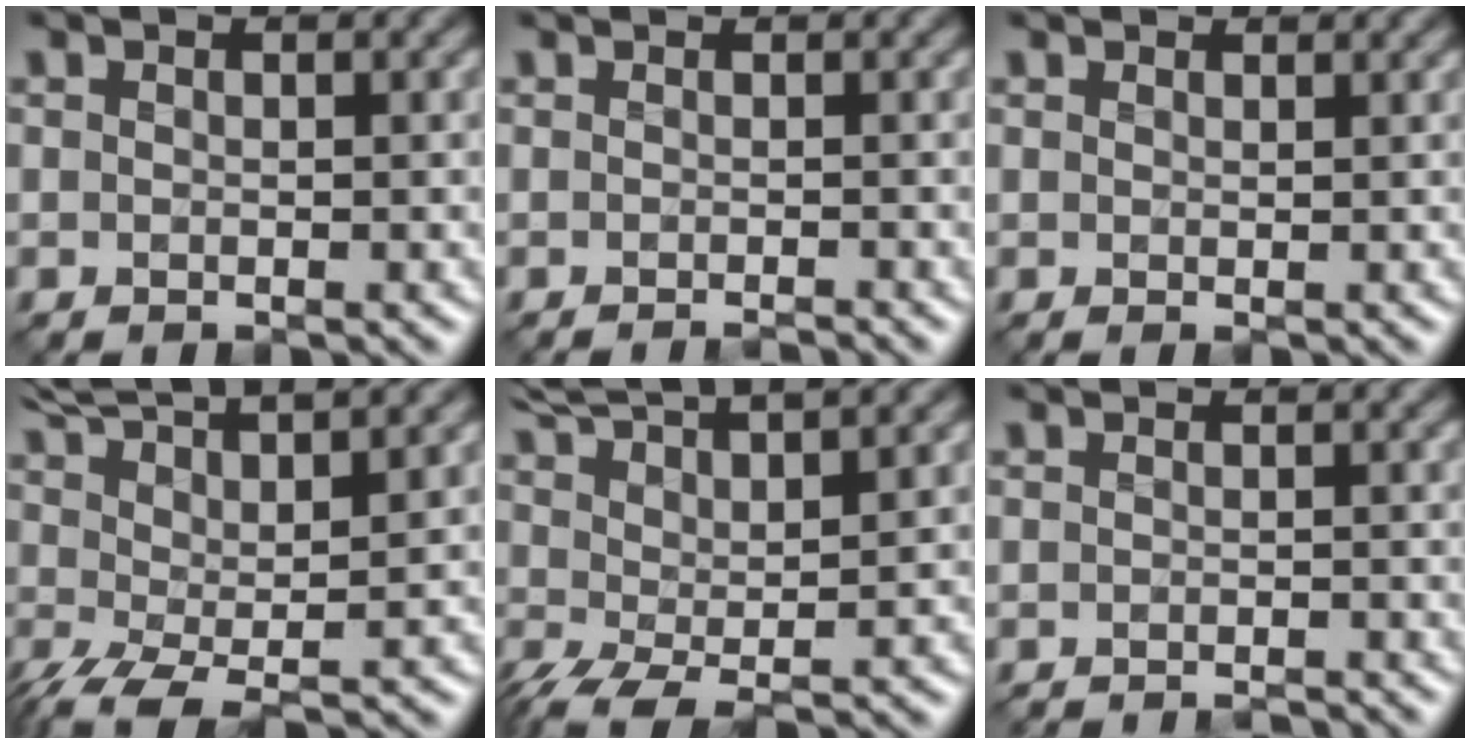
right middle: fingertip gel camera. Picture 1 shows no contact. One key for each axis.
{"total": 1.5, "fx": -0.8, "fy": 0.5, "fz": 1.2, "tx": -0.002, "ty": -0.011, "tz": -0.019}
{"total": 1.5, "fx": 1.4, "fy": 0.2, "fz": 0.5, "tx": -0.013, "ty": -0.004, "tz": 0.017}
{"total": 8.9, "fx": 3.9, "fy": 2.8, "fz": 7.5, "tx": -0.138, "ty": 0.012, "tz": 0.069}
{"total": 8.2, "fx": 4.1, "fy": 2.5, "fz": 6.6, "tx": -0.122, "ty": 0.016, "tz": 0.074}
{"total": 2.2, "fx": -1.9, "fy": 0.3, "fz": 1.1, "tx": 0.001, "ty": -0.007, "tz": -0.027}